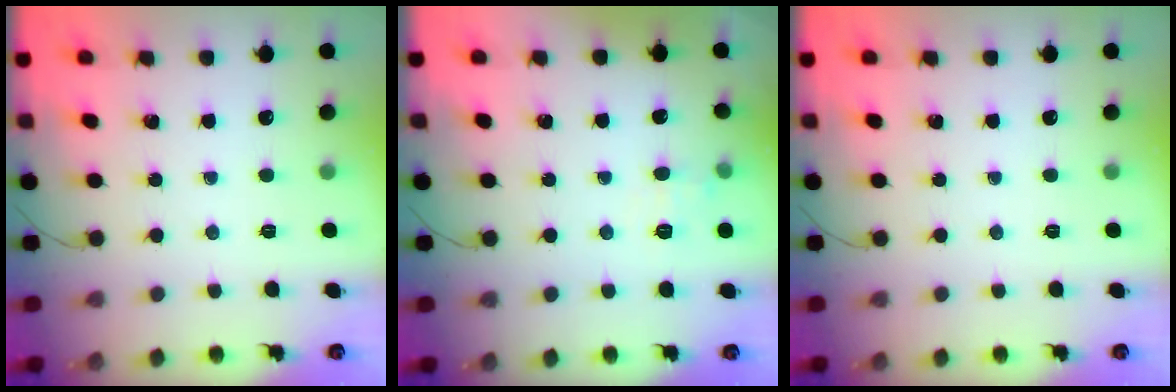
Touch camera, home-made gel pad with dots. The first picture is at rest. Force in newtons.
{"total": 6.2, "press": 6.0, "slide": 1.8}
{"total": 0.0}